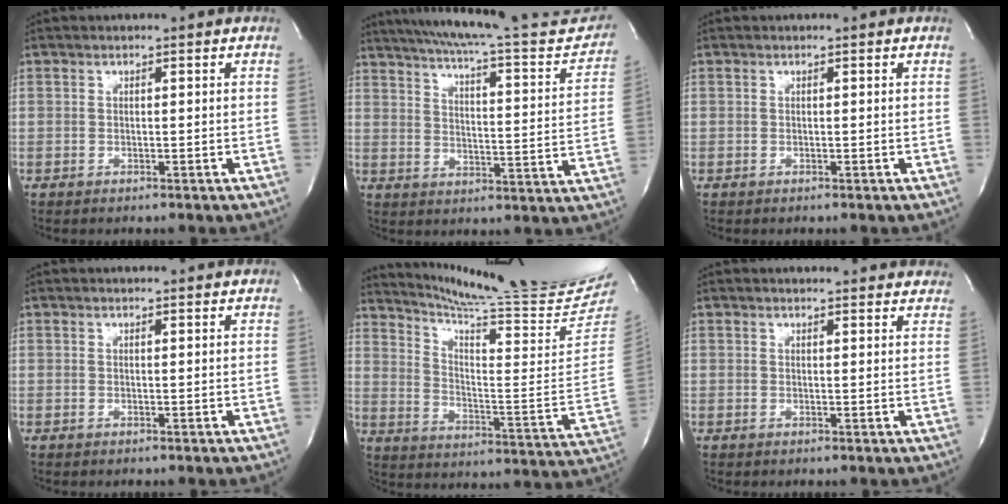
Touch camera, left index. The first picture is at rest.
{"total": 25.5, "force": [22.9, 3.1, 10.8], "torque": [-0.166, -0.051, 0.283]}
{"total": 0.0}
{"total": 2.0, "force": [2.0, 0.1, 0.3], "torque": [-0.010, 0.002, 0.017]}
{"total": 22.9, "force": [21.2, -2.0, 8.4], "torque": [-0.147, -0.129, 0.293]}
{"total": 10.7, "force": [10.1, 2.2, 2.5], "torque": [-0.011, -0.005, 0.096]}